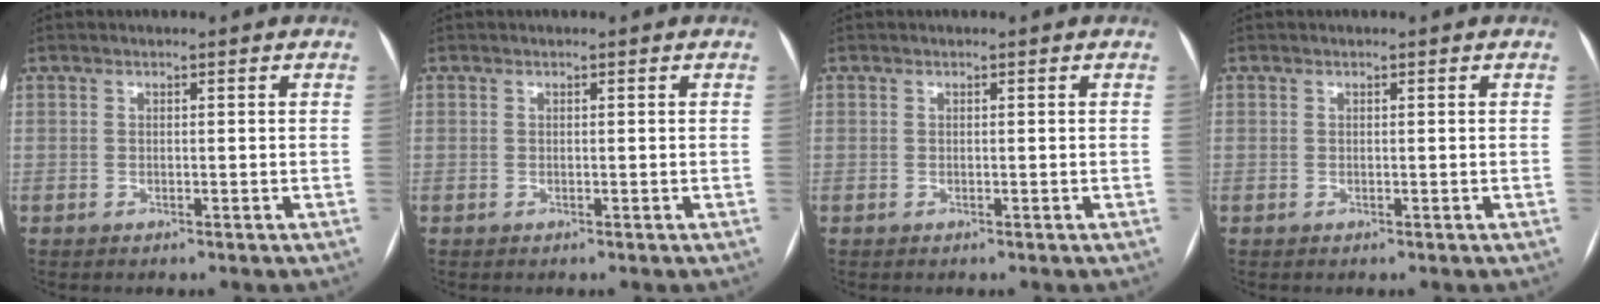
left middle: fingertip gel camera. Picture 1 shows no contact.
{"total": 0.0}
{"total": 0.0}
{"total": 0.0}